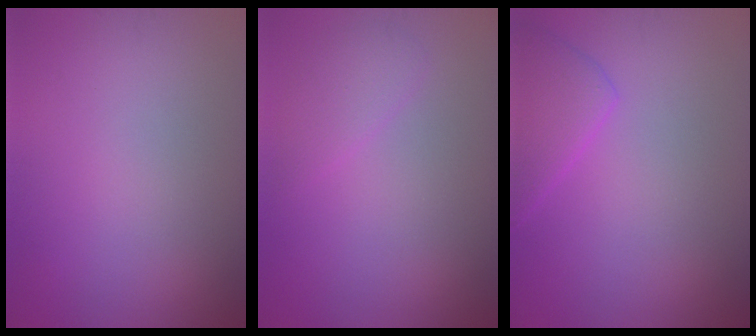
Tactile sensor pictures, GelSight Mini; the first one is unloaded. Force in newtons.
{"total": 1.6, "press": 1.6, "slide": 0.0}
{"total": 2.9, "press": 2.9, "slide": 0.2}